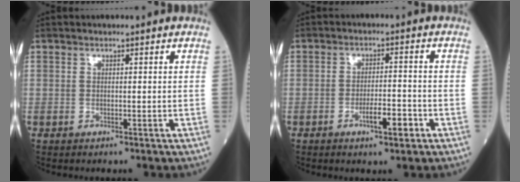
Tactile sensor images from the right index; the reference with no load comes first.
{"total": 4.5, "force": [-2.3, 0.6, 3.9], "torque": [-0.066, 0.001, -0.037]}